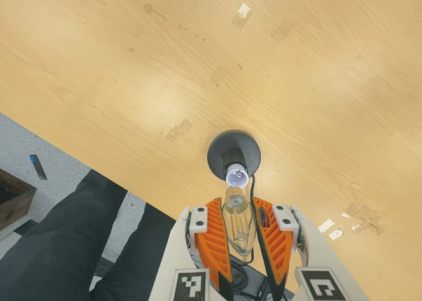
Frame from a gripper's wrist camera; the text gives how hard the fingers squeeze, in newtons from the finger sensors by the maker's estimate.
{"total": 14.4, "left": 16.5, "right": 12.3}